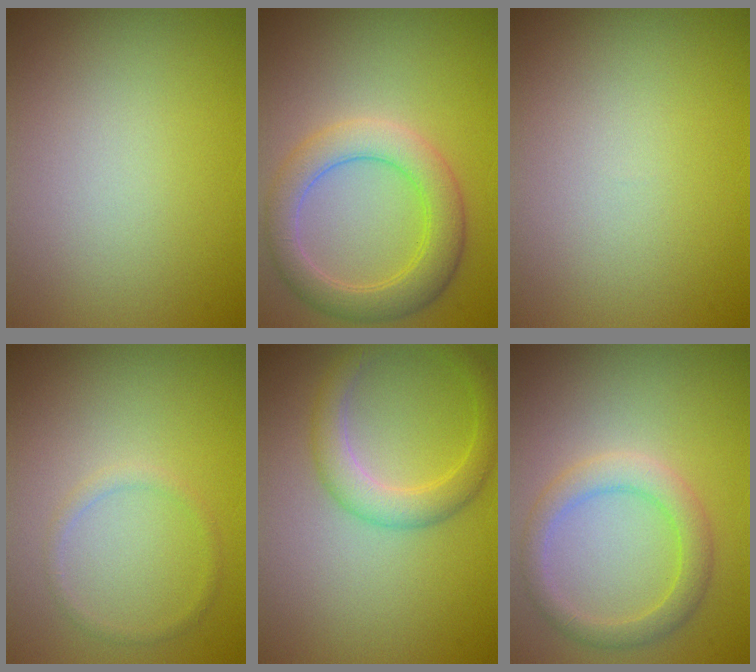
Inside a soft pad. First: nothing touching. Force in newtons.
{"total": 4.8, "press": 4.8, "slide": 0.4}
{"total": 0.0}
{"total": 1.0, "press": 0.9, "slide": 0.2}
{"total": 3.2, "press": 3.2, "slide": 0.2}
{"total": 3.0, "press": 3.0, "slide": 0.2}